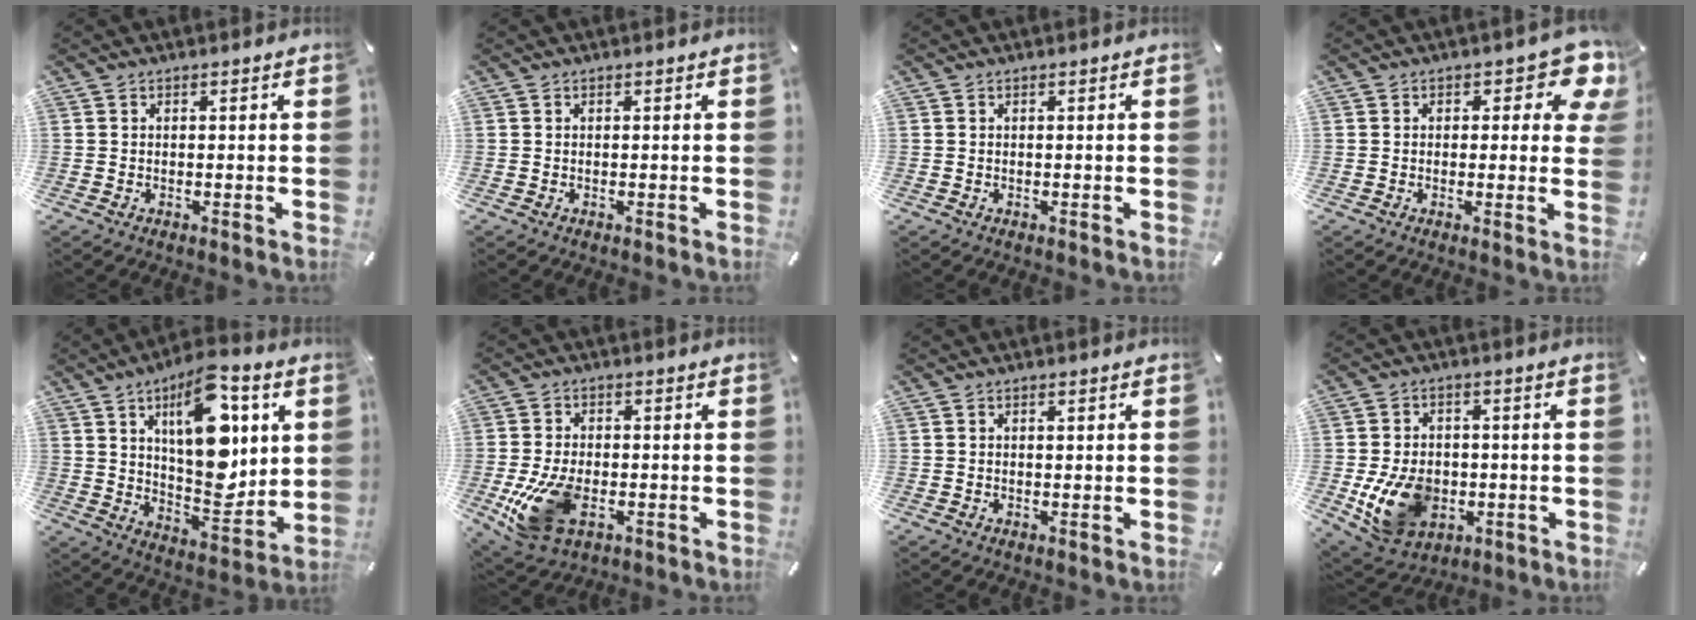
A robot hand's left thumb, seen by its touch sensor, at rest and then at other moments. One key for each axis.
{"total": 0.0}
{"total": 0.0}
{"total": 8.0, "fx": 3.8, "fy": 4.0, "fz": 5.8, "tx": -0.055, "ty": -0.024, "tz": 0.058}
{"total": 18.9, "fx": 7.0, "fy": 9.2, "fz": 14.9, "tx": -0.239, "ty": -0.042, "tz": 0.110}
{"total": 13.3, "fx": -3.6, "fy": 8.5, "fz": 9.6, "tx": -0.203, "ty": -0.004, "tz": -0.061}
{"total": 0.6, "fx": 0.1, "fy": 0.4, "fz": 0.5, "tx": -0.010, "ty": 0.001, "tz": 0.002}
{"total": 13.1, "fx": -3.1, "fy": 9.9, "fz": 8.1, "tx": -0.166, "ty": 0.009, "tz": -0.050}